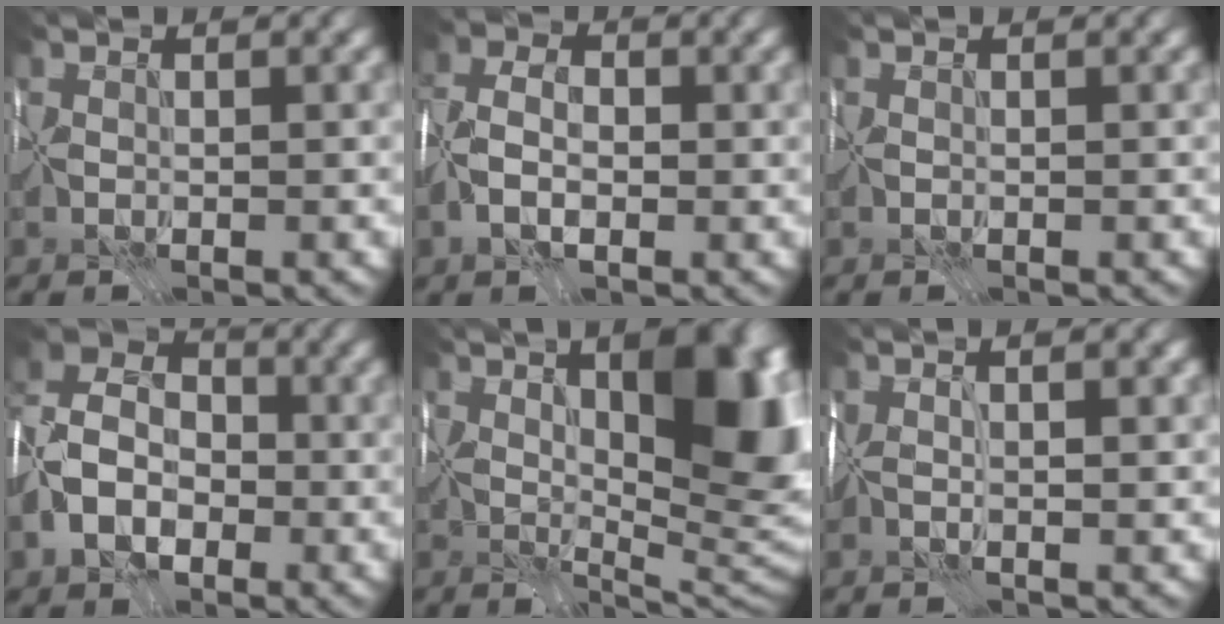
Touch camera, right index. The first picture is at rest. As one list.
[{"total": 4.9, "force": [-1.2, 3.1, 3.6], "torque": [-0.082, 0.006, -0.035]}, {"total": 0.0}, {"total": 8.1, "force": [-2.5, 5.8, 5.0], "torque": [-0.108, 0.004, -0.066]}, {"total": 15.0, "force": [4.1, 6.3, 13.0], "torque": [-0.145, 0.013, 0.063]}, {"total": 3.8, "force": [1.2, 1.3, 3.3], "torque": [-0.045, 0.009, 0.010]}]